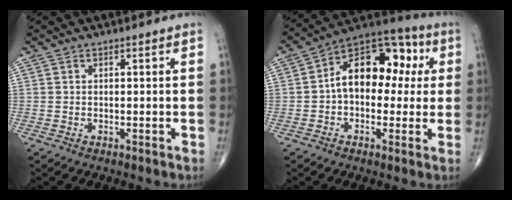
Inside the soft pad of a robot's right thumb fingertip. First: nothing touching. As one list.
[{"total": 15.6, "force": [1.6, 10.1, 11.8], "torque": [-0.136, 0.044, 0.011]}]